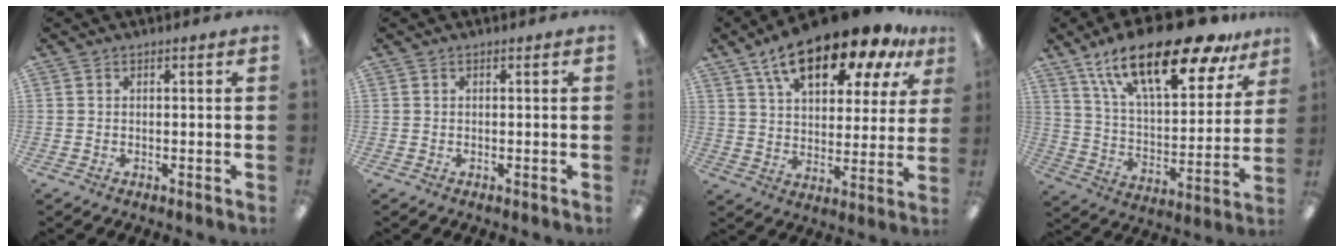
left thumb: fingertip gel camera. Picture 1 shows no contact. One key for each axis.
{"total": 0.0}
{"total": 19.2, "fx": 13.4, "fy": 7.7, "fz": 11.4, "tx": -0.188, "ty": -0.073, "tz": 0.225}
{"total": 25.6, "fx": 17.4, "fy": 9.2, "fz": 16.2, "tx": -0.261, "ty": -0.099, "tz": 0.288}